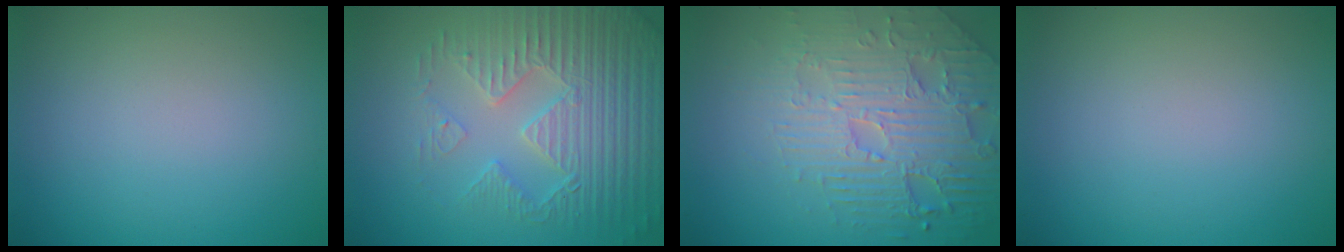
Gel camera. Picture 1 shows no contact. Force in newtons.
{"total": 5.8, "press": 5.2, "slide": 2.6}
{"total": 5.2, "press": 4.8, "slide": 2.0}
{"total": 0.0}